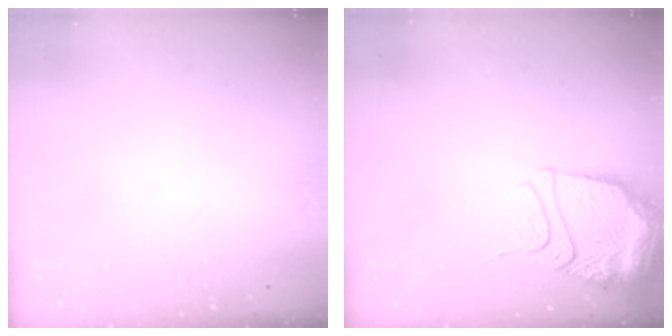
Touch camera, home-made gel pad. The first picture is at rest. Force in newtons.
{"total": 13.8, "press": 13.7, "slide": 1.4}